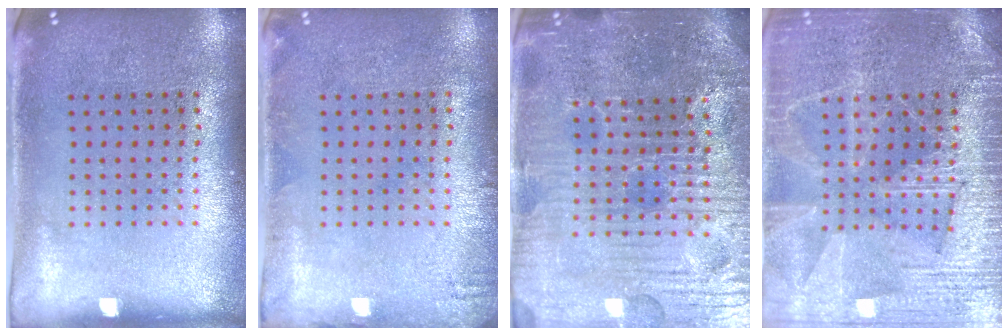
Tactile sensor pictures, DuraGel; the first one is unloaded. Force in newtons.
{"total": 1.0, "press": 1.0, "slide": 0.2}
{"total": 5.6, "press": 5.2, "slide": 1.9}
{"total": 3.9, "press": 3.9, "slide": 0.4}